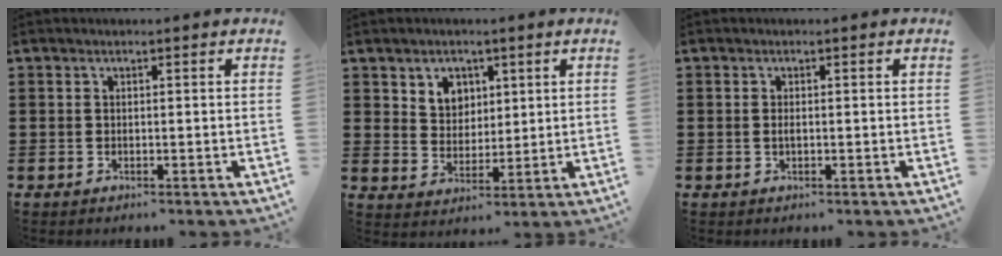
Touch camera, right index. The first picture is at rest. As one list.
[{"total": 4.6, "force": [2.6, 3.7, 0.8], "torque": [-0.035, 0.011, 0.047]}, {"total": 1.0, "force": [-0.2, 0.2, 1.0], "torque": [-0.019, -0.002, -0.003]}]